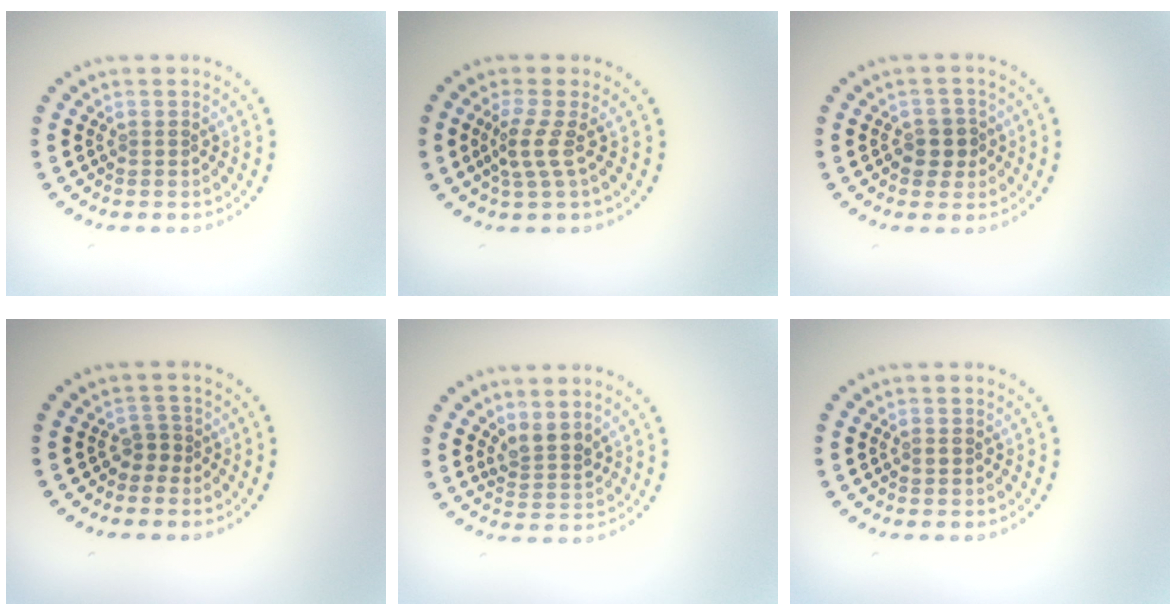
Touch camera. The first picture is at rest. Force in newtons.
{"total": 2.3, "press": 1.5, "slide": 1.7}
{"total": 2.0, "press": 1.9, "slide": 0.7}
{"total": 1.4, "press": 1.1, "slide": 0.9}
{"total": 2.2, "press": 1.9, "slide": 1.2}
{"total": 0.8, "press": 0.8, "slide": 0.1}